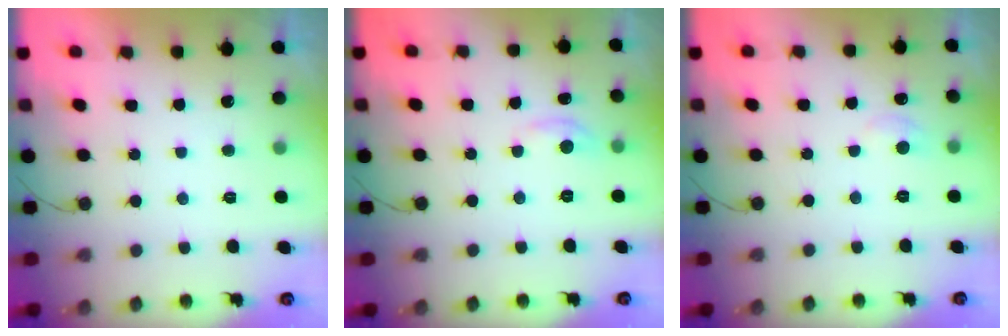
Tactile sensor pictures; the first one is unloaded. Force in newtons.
{"total": 3.3, "press": 3.2, "slide": 0.4}
{"total": 5.8, "press": 5.8, "slide": 0.7}